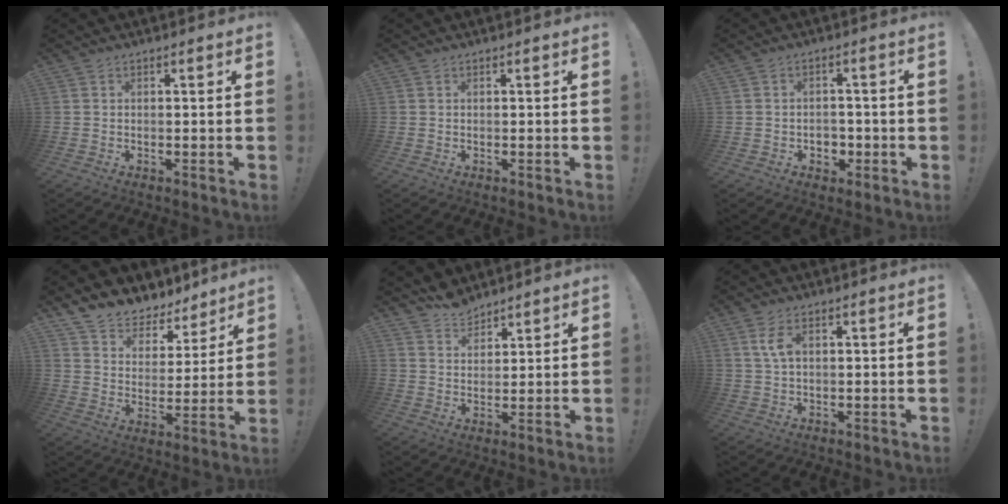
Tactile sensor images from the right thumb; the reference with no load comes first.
{"total": 0.0}
{"total": 4.0, "force": [-0.8, 3.6, 1.5], "torque": [-0.021, -0.002, -0.014]}
{"total": 8.3, "force": [7.4, 3.8, 0.9], "torque": [-0.018, -0.075, 0.136]}
{"total": 6.5, "force": [5.8, 2.7, 1.0], "torque": [-0.015, -0.038, 0.109]}
{"total": 4.4, "force": [1.4, 2.4, 3.4], "torque": [-0.073, -0.001, 0.024]}